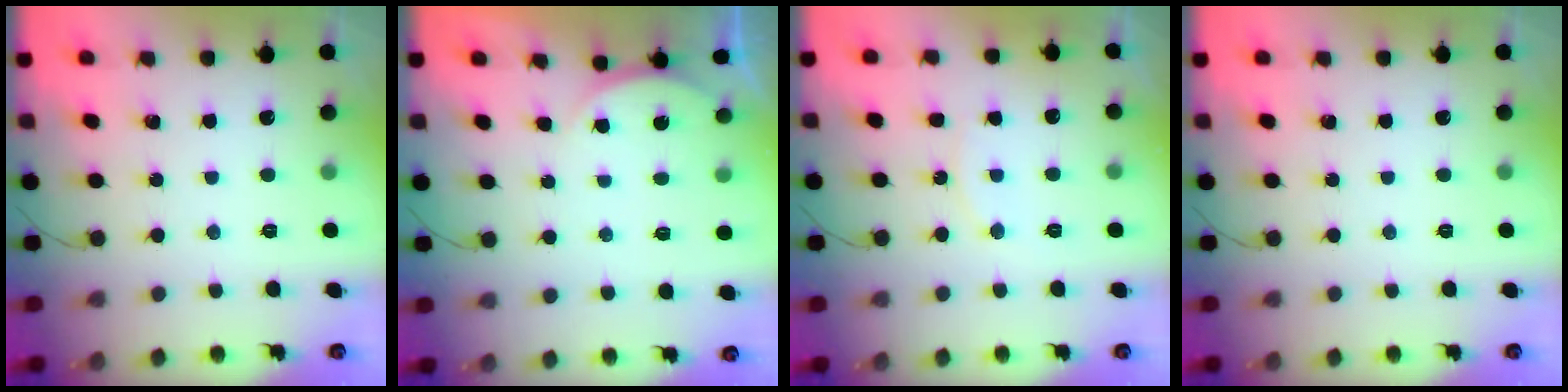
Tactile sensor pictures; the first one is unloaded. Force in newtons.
{"total": 2.8, "press": 2.1, "slide": 1.7}
{"total": 5.9, "press": 5.9, "slide": 0.6}
{"total": 0.0}